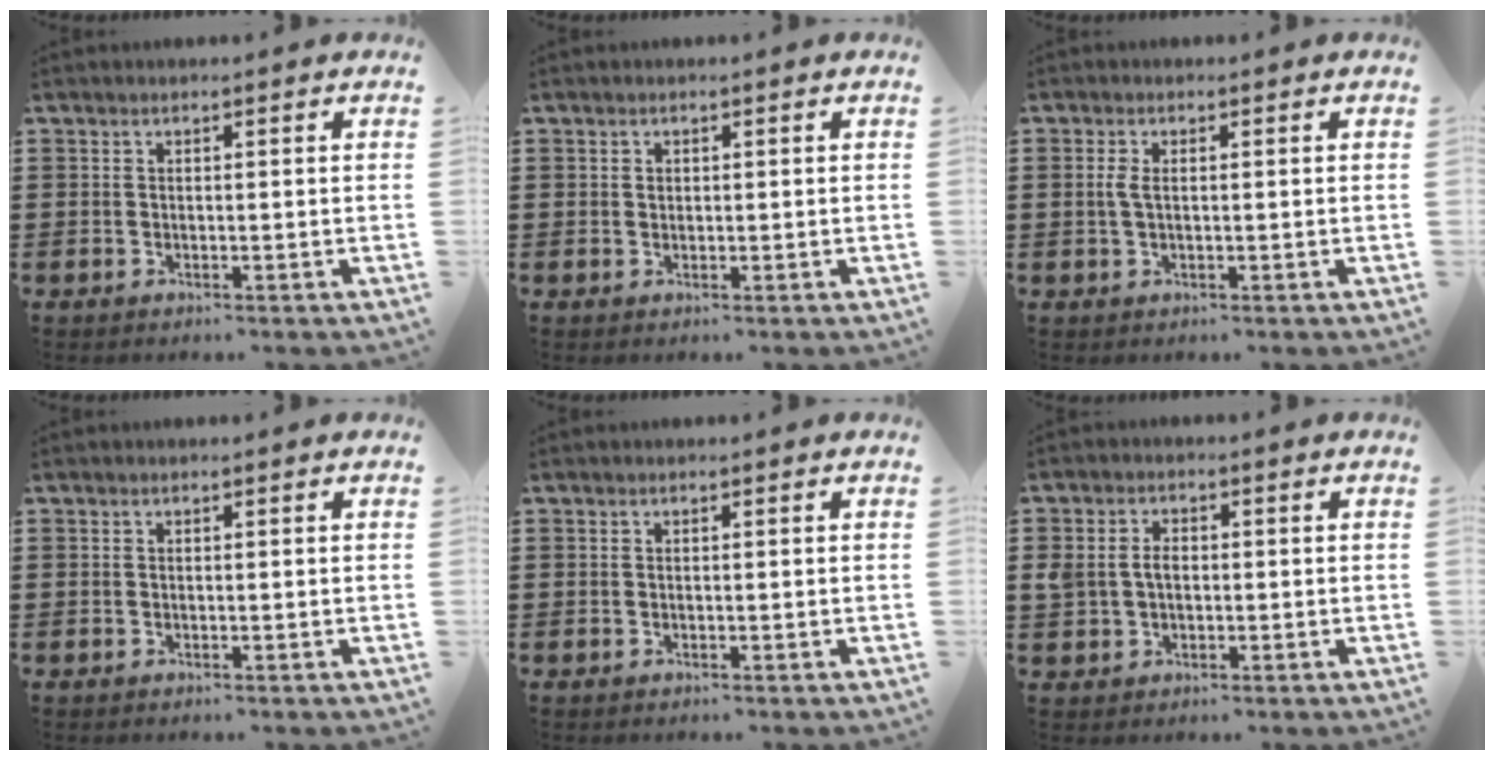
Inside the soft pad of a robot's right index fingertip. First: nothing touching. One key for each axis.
{"total": 0.7, "fx": 0.2, "fy": 0.6, "fz": 0.3, "tx": -0.009, "ty": 0.001, "tz": 0.005}
{"total": 2.1, "fx": 0.1, "fy": 0.8, "fz": 1.9, "tx": -0.047, "ty": 0.000, "tz": -0.001}
{"total": 0.0}
{"total": 0.0}
{"total": 3.3, "fx": 0.1, "fy": 2.6, "fz": 2.1, "tx": -0.060, "ty": 0.006, "tz": -0.005}